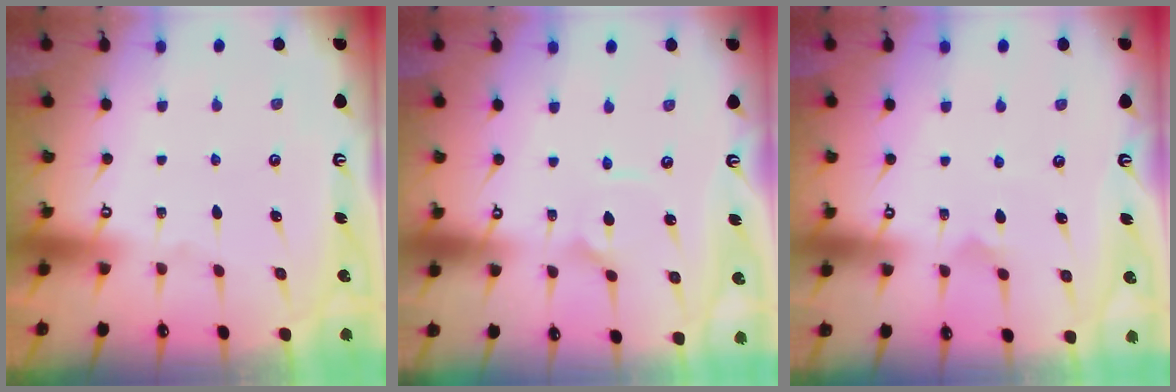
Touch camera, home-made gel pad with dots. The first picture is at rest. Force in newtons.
{"total": 2.6, "press": 2.6, "slide": 0.2}
{"total": 3.7, "press": 3.7, "slide": 0.4}